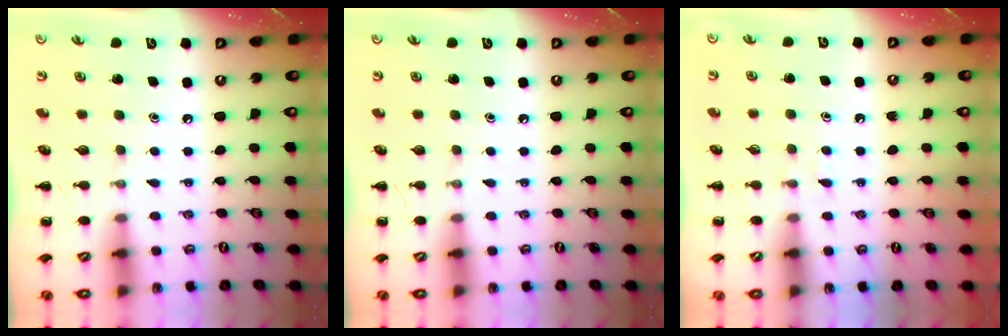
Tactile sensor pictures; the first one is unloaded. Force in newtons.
{"total": 0.0}
{"total": 2.4, "press": 2.3, "slide": 1.0}